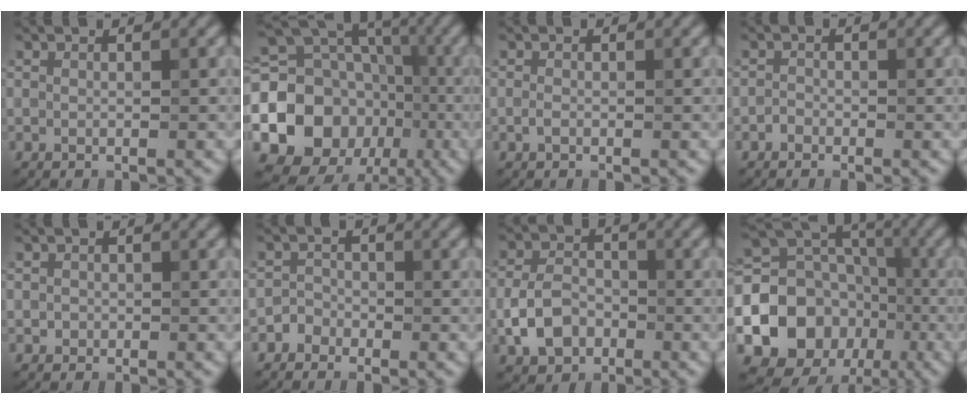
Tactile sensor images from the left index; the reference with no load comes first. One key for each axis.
{"total": 14.7, "fx": -3.0, "fy": 12.6, "fz": 6.9, "tx": -0.142, "ty": -0.011, "tz": -0.076}
{"total": 0.7, "fx": -0.3, "fy": 0.4, "fz": 0.5, "tx": -0.011, "ty": 0.000, "tz": -0.007}
{"total": 0.8, "fx": -0.6, "fy": 0.5, "fz": 0.1, "tx": 0.000, "ty": 0.001, "tz": -0.013}
{"total": 0.8, "fx": -0.1, "fy": 0.7, "fz": 0.1, "tx": 0.003, "ty": -0.003, "tz": -0.005}
{"total": 1.3, "fx": -0.9, "fy": 1.0, "fz": 0.0, "tx": 0.010, "ty": 0.007, "tz": -0.019}
{"total": 4.5, "fx": -1.7, "fy": 3.3, "fz": 2.5, "tx": -0.048, "ty": 0.002, "tz": -0.035}
{"total": 13.2, "fx": -3.3, "fy": 11.3, "fz": 6.1, "tx": -0.130, "ty": -0.007, "tz": -0.074}